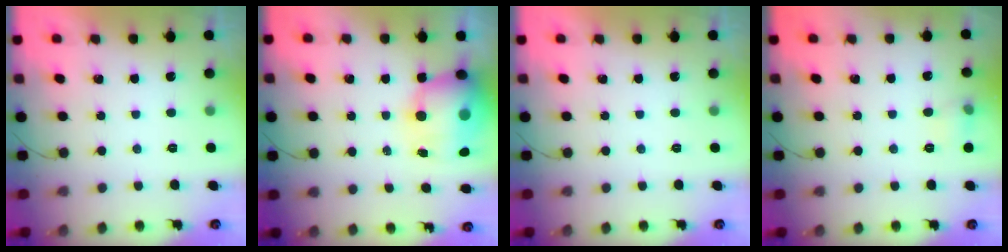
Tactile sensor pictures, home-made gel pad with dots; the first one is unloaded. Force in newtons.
{"total": 15.1, "press": 14.7, "slide": 3.7}
{"total": 0.0}
{"total": 5.6, "press": 5.4, "slide": 1.7}